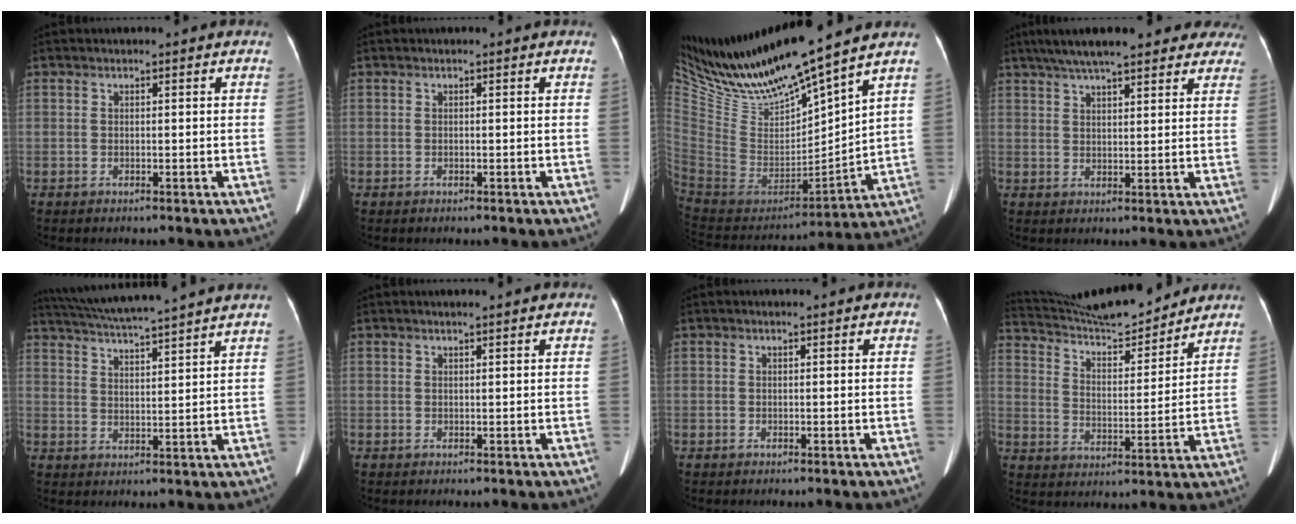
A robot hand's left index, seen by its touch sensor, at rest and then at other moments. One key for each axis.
{"total": 0.0}
{"total": 18.3, "fx": 16.1, "fy": 0.7, "fz": 8.7, "tx": -0.168, "ty": -0.027, "tz": 0.310}
{"total": 20.2, "fx": 16.8, "fy": 4.9, "fz": 10.1, "tx": -0.151, "ty": 0.040, "tz": 0.214}
{"total": 17.7, "fx": 15.9, "fy": -1.2, "fz": 7.8, "tx": -0.145, "ty": 0.006, "tz": 0.227}
{"total": 3.2, "fx": 2.9, "fy": 0.0, "fz": 1.4, "tx": -0.017, "ty": 0.014, "tz": 0.035}
{"total": 1.0, "fx": 0.9, "fy": 0.0, "fz": 0.5, "tx": -0.005, "ty": 0.013, "tz": 0.013}
{"total": 17.8, "fx": 16.8, "fy": 1.0, "fz": 5.5, "tx": -0.102, "ty": 0.003, "tz": 0.267}